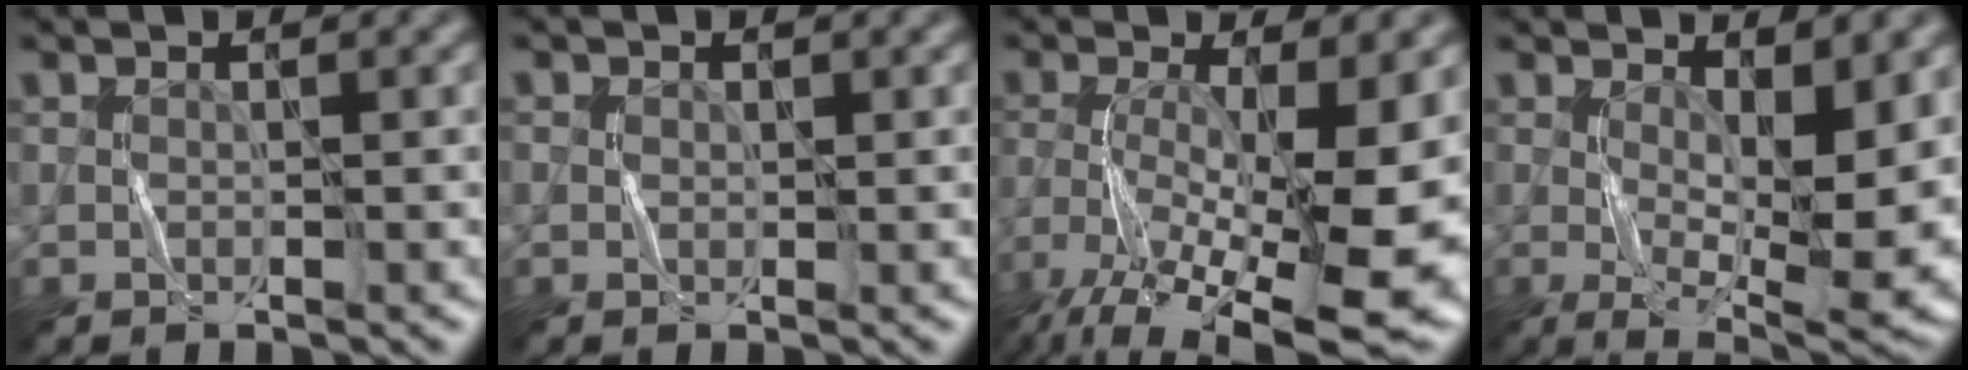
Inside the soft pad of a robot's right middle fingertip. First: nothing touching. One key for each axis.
{"total": 0.7, "fx": 0.2, "fy": 0.6, "fz": 0.3, "tx": -0.005, "ty": 0.002, "tz": 0.002}
{"total": 14.2, "fx": -5.4, "fy": 4.5, "fz": 12.3, "tx": -0.221, "ty": -0.024, "tz": -0.091}
{"total": 9.9, "fx": 0.2, "fy": 3.4, "fz": 9.3, "tx": -0.138, "ty": -0.015, "tz": 0.006}